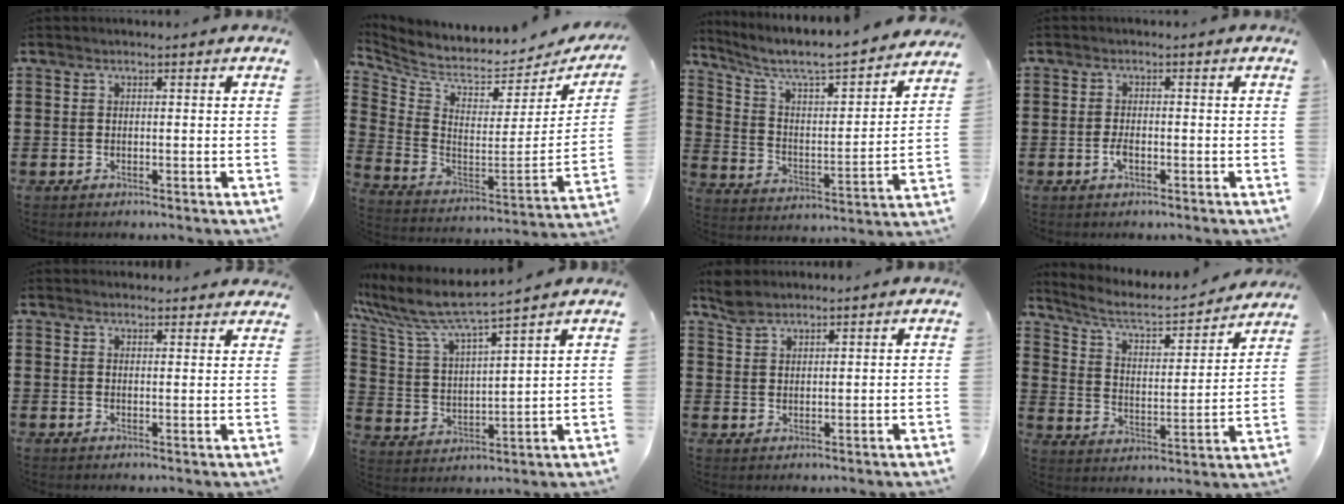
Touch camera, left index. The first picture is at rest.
{"total": 5.2, "force": [4.6, 1.2, 2.1], "torque": [-0.071, -0.053, 0.075]}
{"total": 5.9, "force": [5.0, 0.7, 2.9], "torque": [-0.083, -0.047, 0.077]}
{"total": 2.1, "force": [-0.8, 0.7, 1.8], "torque": [-0.049, -0.005, -0.020]}
{"total": 2.1, "force": [2.1, 0.3, 0.0], "torque": [-0.005, 0.000, 0.040]}
{"total": 8.0, "force": [6.9, 0.0, 4.0], "torque": [-0.108, -0.042, 0.114]}
{"total": 2.9, "force": [2.5, 1.1, 0.8], "torque": [-0.022, 0.003, 0.050]}
{"total": 5.2, "force": [4.5, 1.3, 2.3], "torque": [-0.068, -0.034, 0.068]}